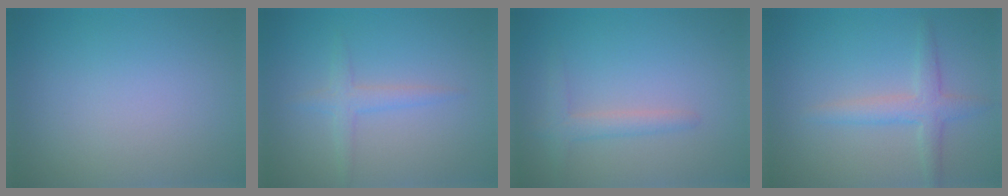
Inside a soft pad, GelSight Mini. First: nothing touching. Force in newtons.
{"total": 1.9, "press": 1.9, "slide": 0.1}
{"total": 1.9, "press": 1.9, "slide": 0.2}
{"total": 2.7, "press": 2.7, "slide": 0.0}